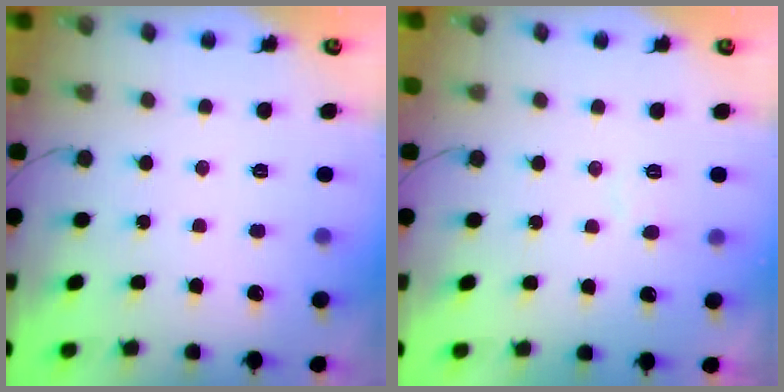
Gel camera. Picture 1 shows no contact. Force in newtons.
{"total": 4.0, "press": 4.0, "slide": 0.4}